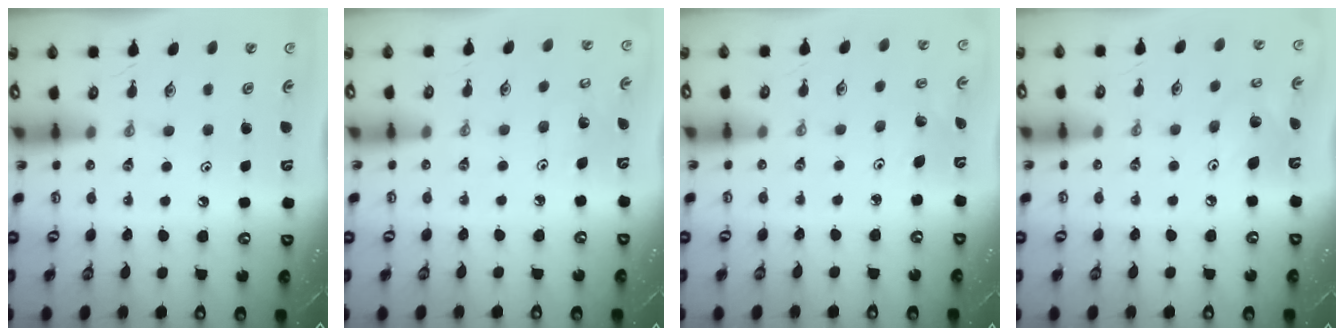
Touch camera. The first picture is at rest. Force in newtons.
{"total": 2.7, "press": 2.7, "slide": 0.2}
{"total": 3.4, "press": 2.8, "slide": 2.1}
{"total": 10.1, "press": 9.9, "slide": 1.8}